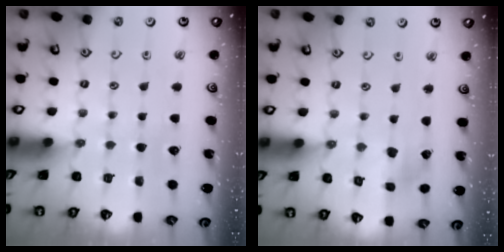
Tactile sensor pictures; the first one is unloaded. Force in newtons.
{"total": 2.6, "press": 2.6, "slide": 0.4}